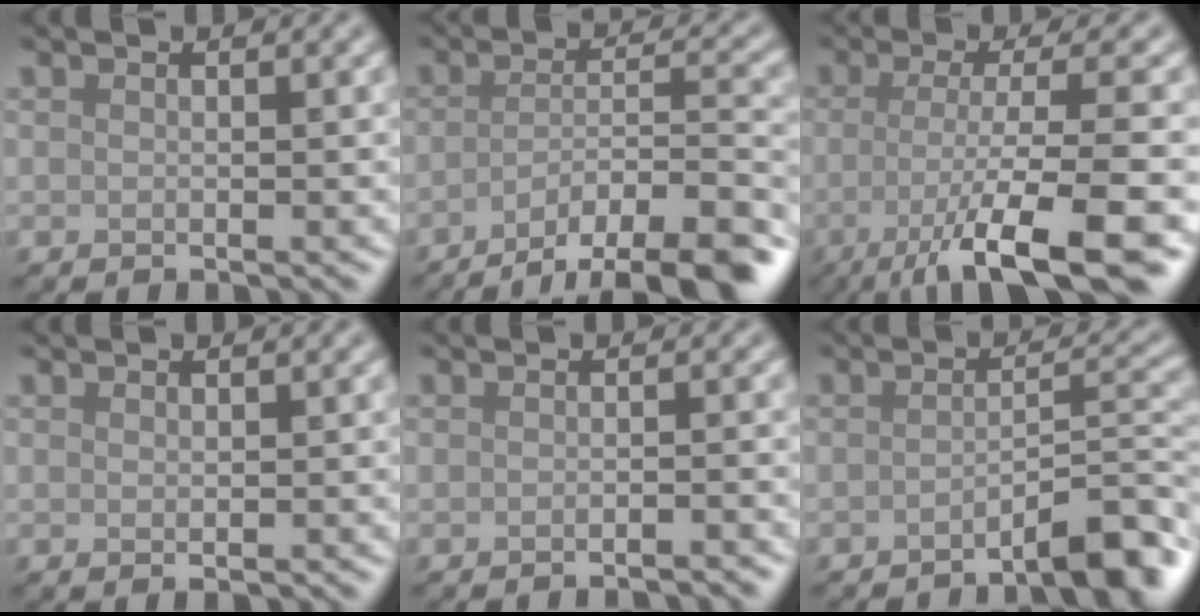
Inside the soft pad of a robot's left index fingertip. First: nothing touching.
{"total": 10.6, "force": [-7.2, 2.8, 7.3], "torque": [-0.109, 0.000, -0.103]}
{"total": 9.2, "force": [-3.5, 2.1, 8.3], "torque": [-0.113, -0.008, -0.066]}
{"total": 0.6, "force": [0.2, 0.3, 0.5], "torque": [-0.007, 0.000, 0.004]}
{"total": 1.4, "force": [-1.2, 0.2, 0.6], "torque": [0.000, 0.003, -0.018]}
{"total": 4.9, "force": [-3.2, 0.8, 3.6], "torque": [-0.042, 0.015, -0.051]}